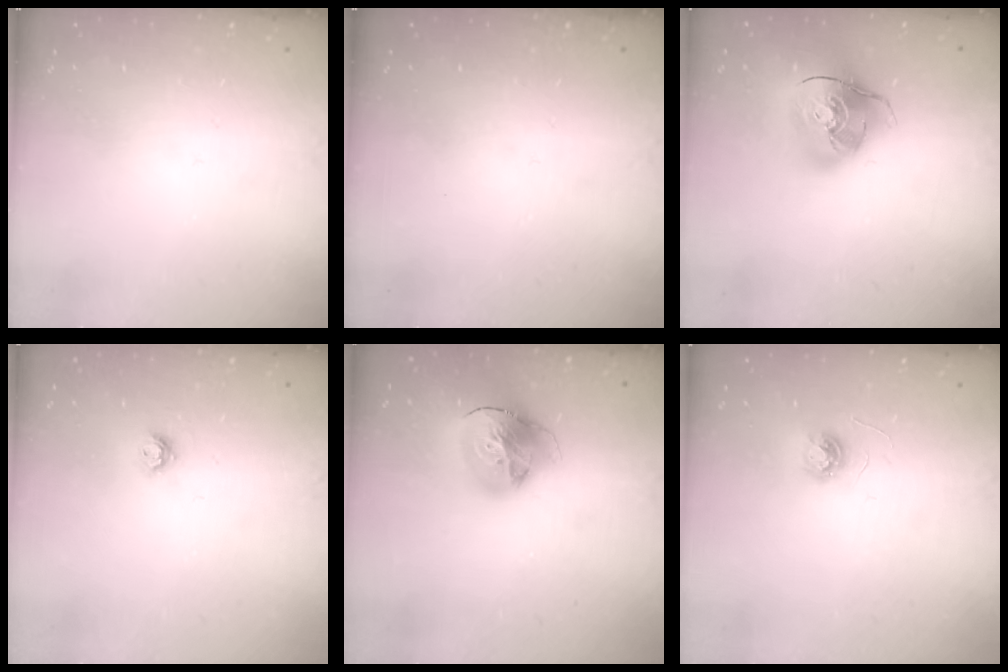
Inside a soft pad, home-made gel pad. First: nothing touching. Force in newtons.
{"total": 0.0}
{"total": 16.3, "press": 16.1, "slide": 2.4}
{"total": 4.3, "press": 4.3, "slide": 0.6}
{"total": 18.2, "press": 18.1, "slide": 2.0}
{"total": 3.7, "press": 3.7, "slide": 0.3}